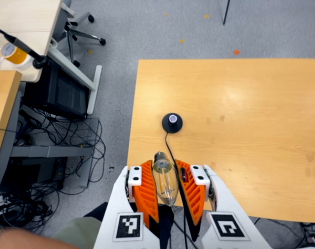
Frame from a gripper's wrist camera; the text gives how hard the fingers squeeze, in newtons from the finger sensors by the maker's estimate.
{"total": 19.6, "left": 21.3, "right": 17.9}